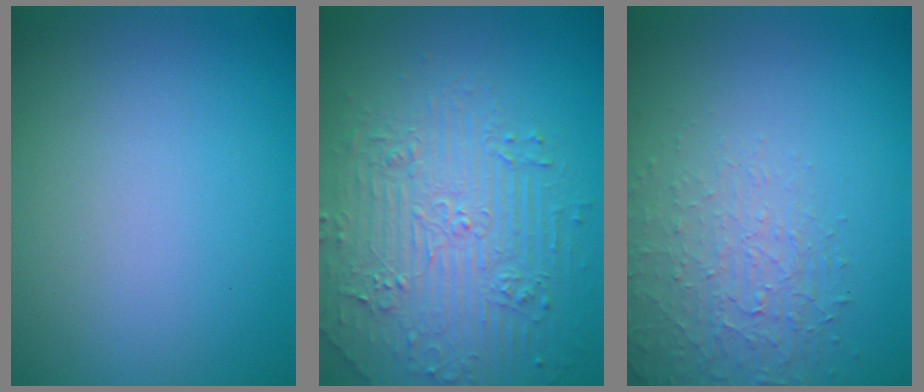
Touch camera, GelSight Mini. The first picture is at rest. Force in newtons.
{"total": 4.7, "press": 4.6, "slide": 0.8}
{"total": 1.9, "press": 1.4, "slide": 1.3}